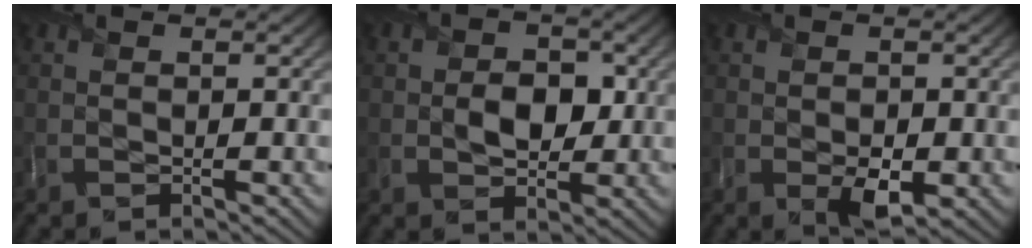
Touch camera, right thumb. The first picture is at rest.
{"total": 3.8, "force": [-0.1, 2.8, 2.5], "torque": [-0.045, -0.006, -0.009]}
{"total": 3.1, "force": [-0.7, 2.1, 2.2], "torque": [-0.046, -0.015, -0.008]}